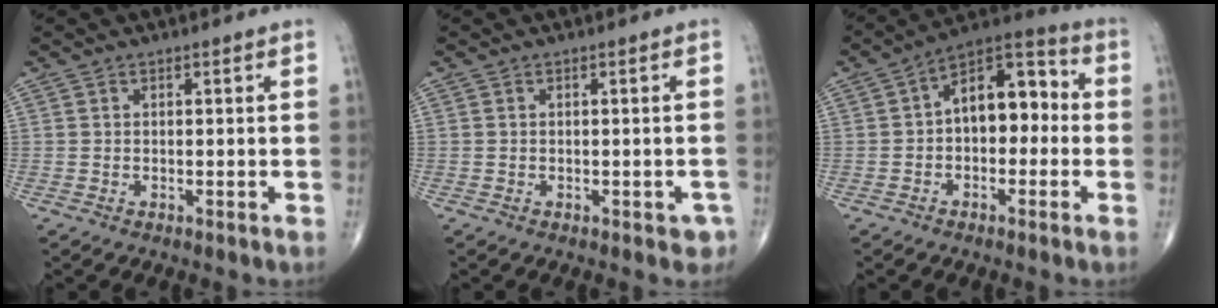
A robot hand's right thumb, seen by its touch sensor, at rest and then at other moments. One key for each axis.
{"total": 2.1, "fx": -1.0, "fy": 1.3, "fz": 1.3, "tx": 0.003, "ty": 0.007, "tz": -0.011}
{"total": 12.0, "fx": -0.1, "fy": 7.2, "fz": 9.6, "tx": -0.108, "ty": 0.043, "tz": -0.020}